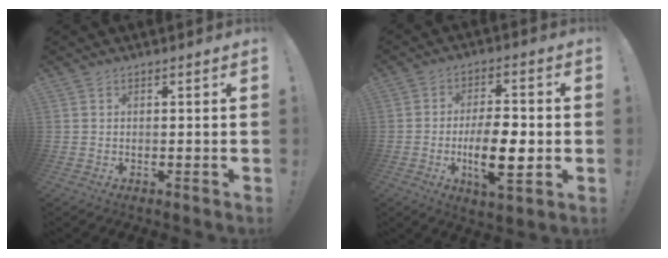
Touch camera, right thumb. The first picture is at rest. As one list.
[{"total": 13.1, "force": [-2.7, 4.9, 11.8], "torque": [-0.196, -0.003, -0.053]}]